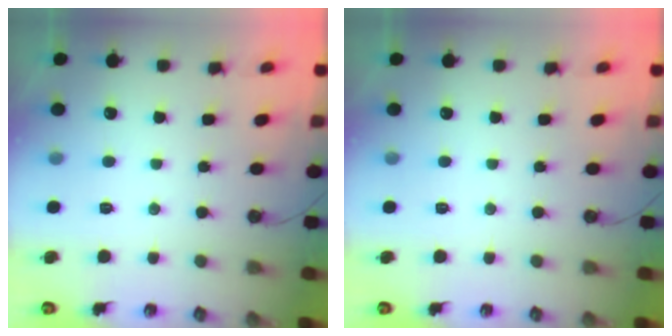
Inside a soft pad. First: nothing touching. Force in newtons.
{"total": 0.0}